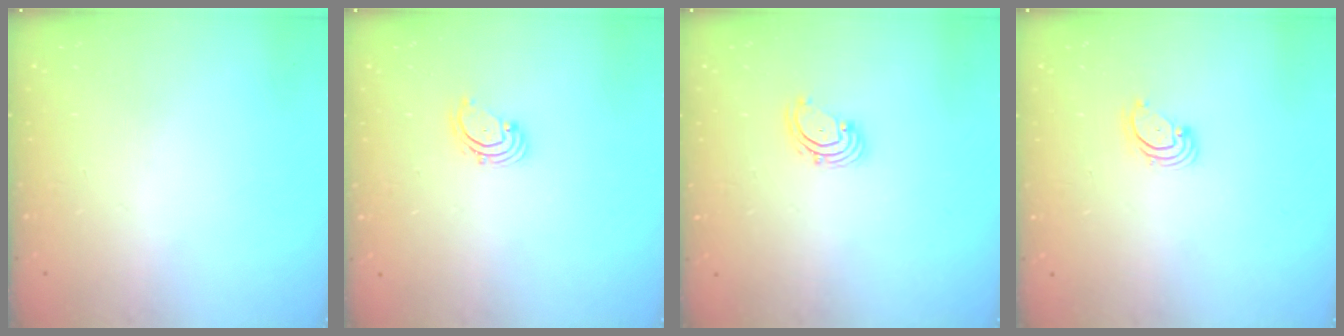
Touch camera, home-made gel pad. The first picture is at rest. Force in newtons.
{"total": 2.2, "press": 2.1, "slide": 0.7}
{"total": 2.7, "press": 2.7, "slide": 0.6}
{"total": 2.9, "press": 2.9, "slide": 0.4}